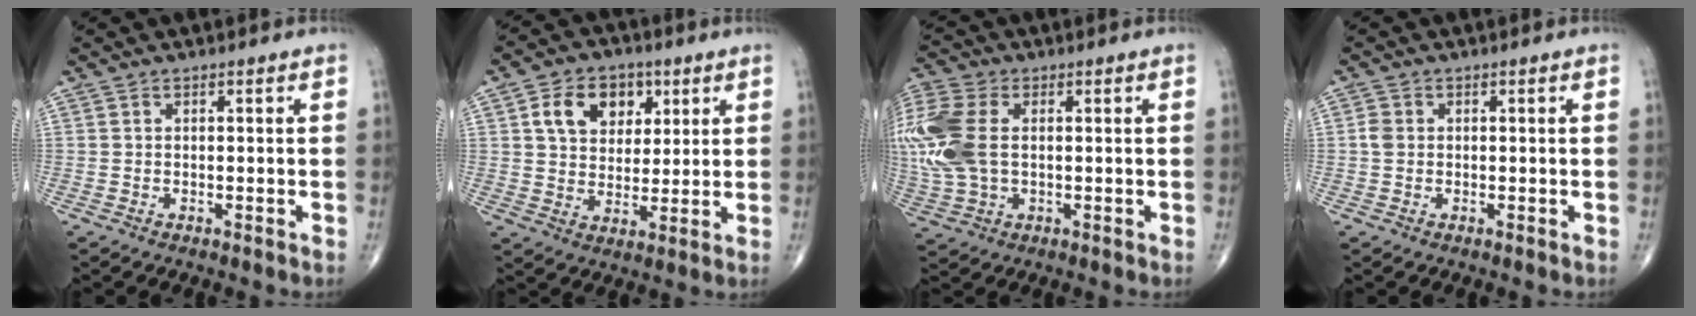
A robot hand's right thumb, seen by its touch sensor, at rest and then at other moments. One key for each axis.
{"total": 10.9, "fx": 4.1, "fy": 7.9, "fz": 6.3, "tx": -0.069, "ty": -0.009, "tz": 0.070}
{"total": 16.0, "fx": 1.3, "fy": 10.1, "fz": 12.4, "tx": -0.327, "ty": 0.007, "tz": 0.029}
{"total": 1.8, "fx": 0.1, "fy": 1.4, "fz": 1.0, "tx": -0.021, "ty": 0.002, "tz": 0.000}